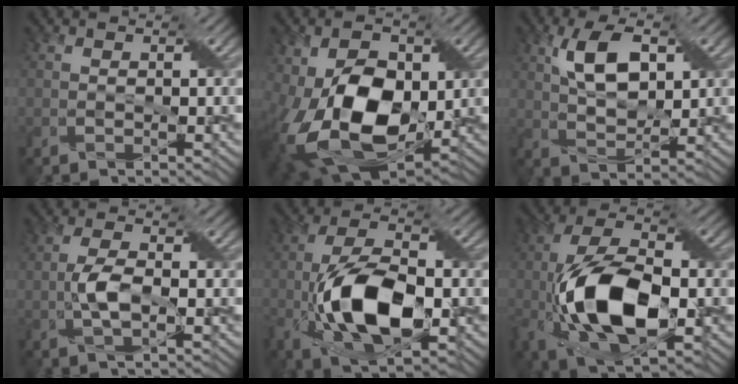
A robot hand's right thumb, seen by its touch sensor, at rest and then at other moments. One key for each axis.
{"total": 18.3, "fx": -2.4, "fy": 12.0, "fz": 13.6, "tx": -0.269, "ty": -0.045, "tz": -0.029}
{"total": 7.5, "fx": 2.6, "fy": 3.8, "fz": 5.9, "tx": -0.120, "ty": 0.006, "tz": 0.048}
{"total": 3.8, "fx": -0.9, "fy": 1.4, "fz": 3.4, "tx": -0.080, "ty": 0.004, "tz": -0.020}
{"total": 13.3, "fx": -4.0, "fy": 6.2, "fz": 11.1, "tx": -0.223, "ty": -0.006, "tz": -0.080}
{"total": 14.8, "fx": -3.9, "fy": 7.3, "fz": 12.2, "tx": -0.244, "ty": -0.005, "tz": -0.084}